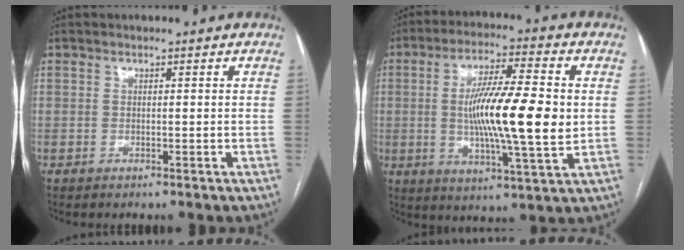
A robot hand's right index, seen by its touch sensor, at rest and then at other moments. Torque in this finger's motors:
{"motor_torque": [0.57, 0.00, 0.43, 0.17]}